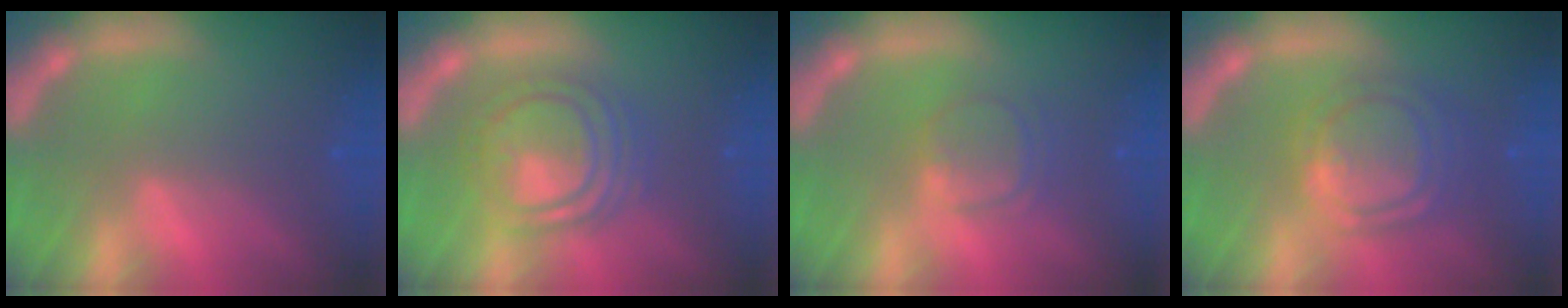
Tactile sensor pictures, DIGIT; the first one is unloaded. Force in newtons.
{"total": 7.6}
{"total": 3.0}
{"total": 7.0}